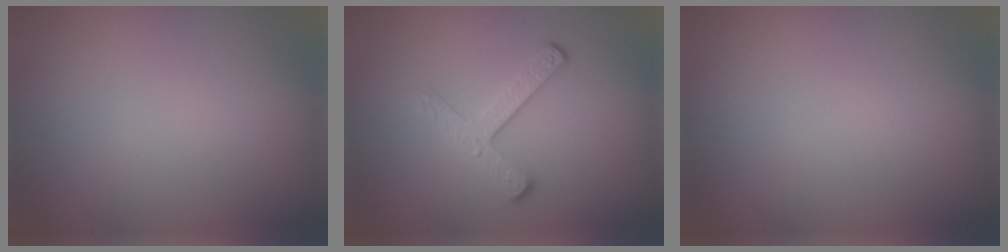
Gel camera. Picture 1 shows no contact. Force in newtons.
{"total": 3.2, "press": 2.5, "slide": 2.0}
{"total": 0.0}